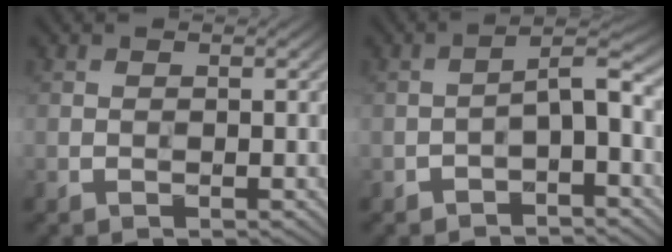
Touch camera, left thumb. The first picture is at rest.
{"total": 3.9, "force": [-1.8, 1.3, 3.2], "torque": [-0.049, 0.014, -0.037]}